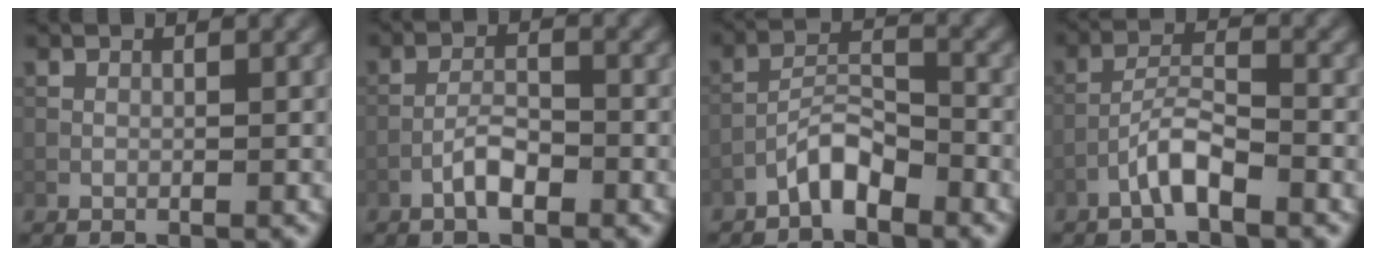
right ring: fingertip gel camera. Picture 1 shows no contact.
{"total": 2.6, "force": [-1.6, 0.8, 1.9], "torque": [-0.035, 0.007, -0.032]}
{"total": 3.5, "force": [-2.6, 1.1, 2.0], "torque": [-0.034, 0.015, -0.053]}
{"total": 3.4, "force": [-2.2, 0.7, 2.5], "torque": [-0.047, 0.013, -0.047]}